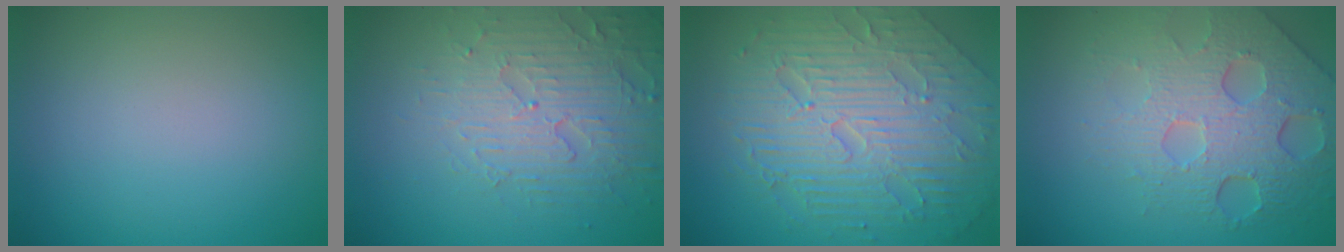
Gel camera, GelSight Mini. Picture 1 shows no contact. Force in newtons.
{"total": 4.1, "press": 4.1, "slide": 0.4}
{"total": 10.0, "press": 6.7, "slide": 7.5}
{"total": 7.6, "press": 5.2, "slide": 5.5}